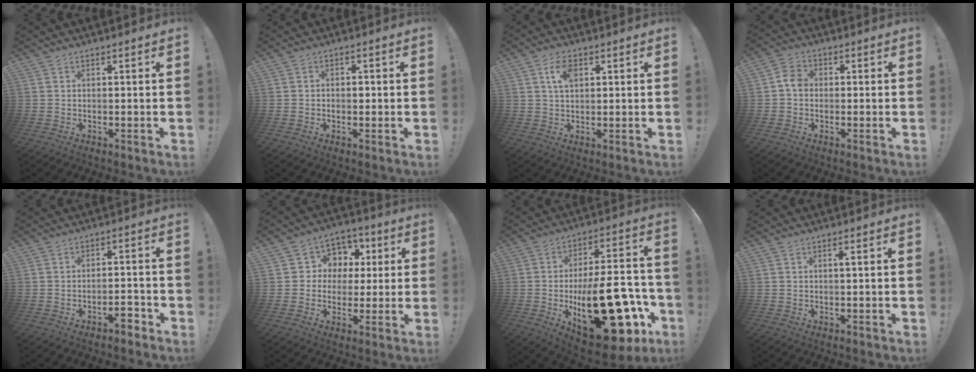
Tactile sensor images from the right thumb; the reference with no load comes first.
{"total": 1.1, "force": [-0.3, 1.0, 0.4], "torque": [-0.013, 0.004, -0.006]}
{"total": 6.2, "force": [2.2, 3.6, 4.5], "torque": [-0.073, 0.002, 0.038]}
{"total": 4.6, "force": [-0.7, 3.6, 2.8], "torque": [-0.043, 0.016, -0.011]}
{"total": 3.5, "force": [-2.7, 1.0, 1.9], "torque": [-0.031, 0.017, -0.047]}
{"total": 8.7, "force": [0.5, 8.3, 2.4], "torque": [-0.026, -0.001, 0.016]}
{"total": 29.8, "force": [-8.3, 13.5, 25.2], "torque": [-0.388, 0.051, -0.108]}
{"total": 1.0, "force": [0.2, -0.2, 1.0], "torque": [-0.014, -0.002, 0.000]}